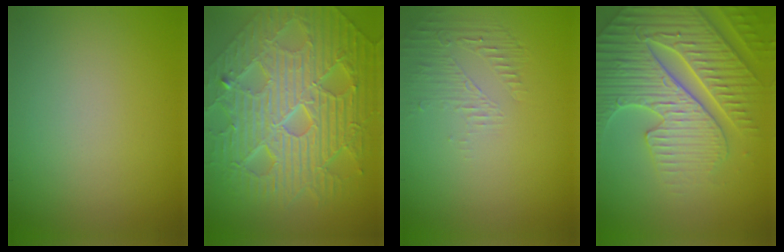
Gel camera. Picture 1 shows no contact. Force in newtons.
{"total": 11.7, "press": 7.8, "slide": 8.8}
{"total": 1.6, "press": 0.4, "slide": 1.6}
{"total": 7.5, "press": 7.3, "slide": 1.8}